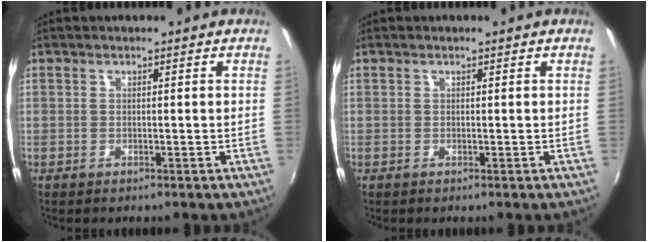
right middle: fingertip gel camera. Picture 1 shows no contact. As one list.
[{"total": 0.0}]